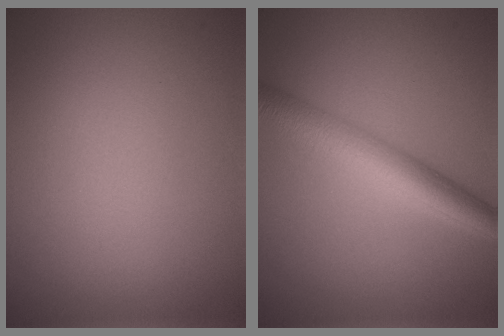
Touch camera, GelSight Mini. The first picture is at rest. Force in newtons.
{"total": 5.8, "press": 5.8, "slide": 0.1}